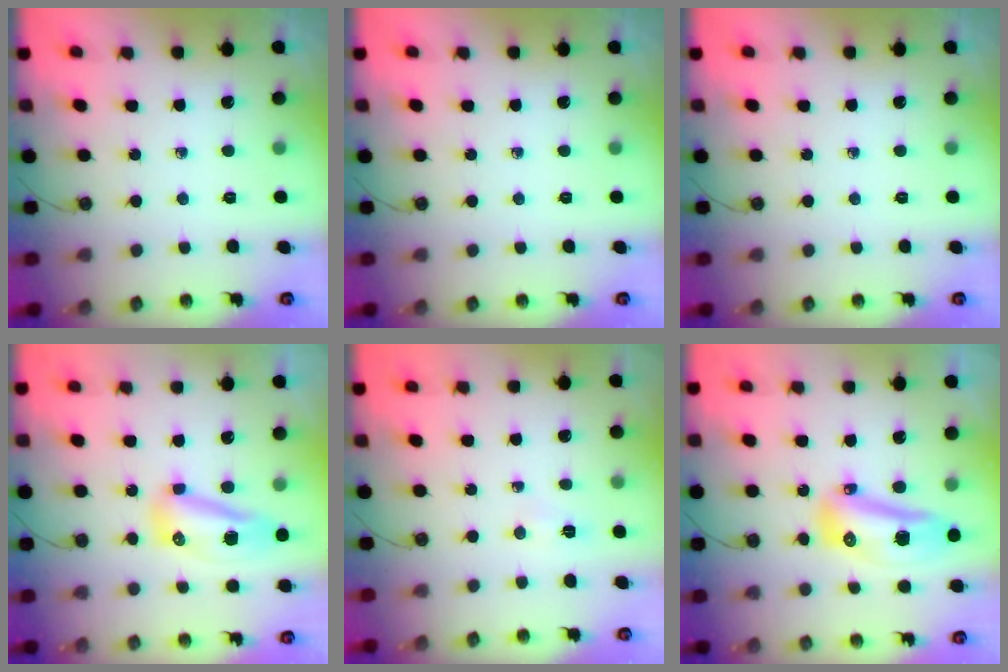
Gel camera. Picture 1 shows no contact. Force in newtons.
{"total": 0.0}
{"total": 0.0}
{"total": 13.3, "press": 11.2, "slide": 7.0}
{"total": 2.6, "press": 2.1, "slide": 1.4}
{"total": 14.2, "press": 14.0, "slide": 2.6}